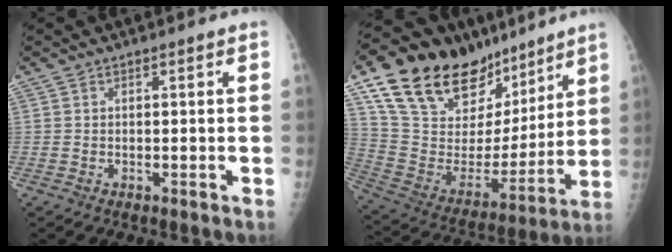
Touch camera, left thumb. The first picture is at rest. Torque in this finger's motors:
{"motor_torque": [1.94, 1.78, 1.49, -1.28, 0.11]}